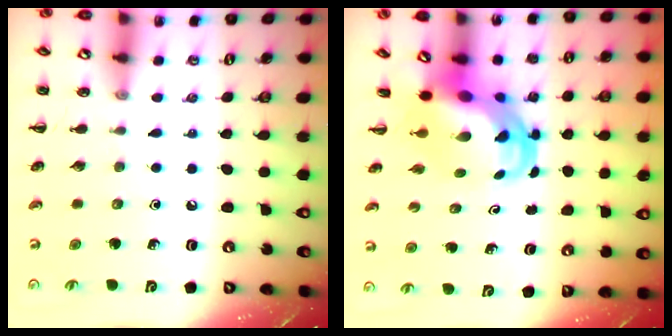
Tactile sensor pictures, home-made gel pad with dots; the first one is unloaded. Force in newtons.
{"total": 6.0, "press": 5.8, "slide": 1.6}